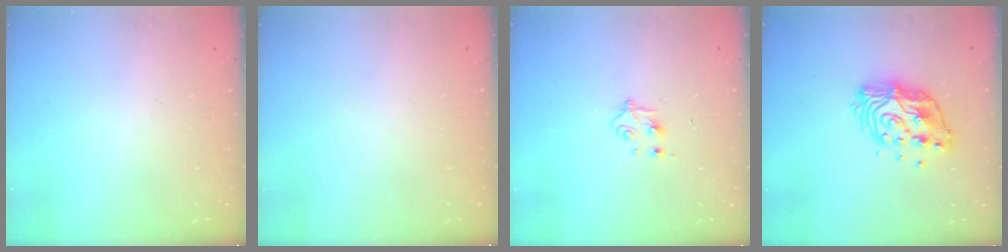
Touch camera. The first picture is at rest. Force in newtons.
{"total": 0.0}
{"total": 5.0, "press": 4.9, "slide": 0.7}
{"total": 12.6, "press": 12.6, "slide": 0.7}